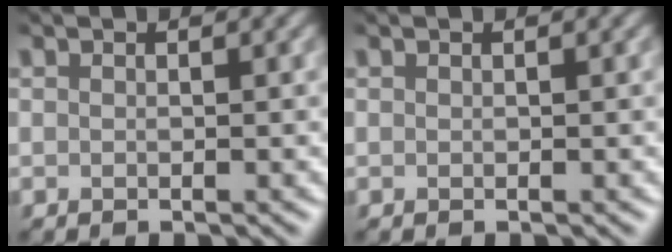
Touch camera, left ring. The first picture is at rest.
{"total": 0.0}